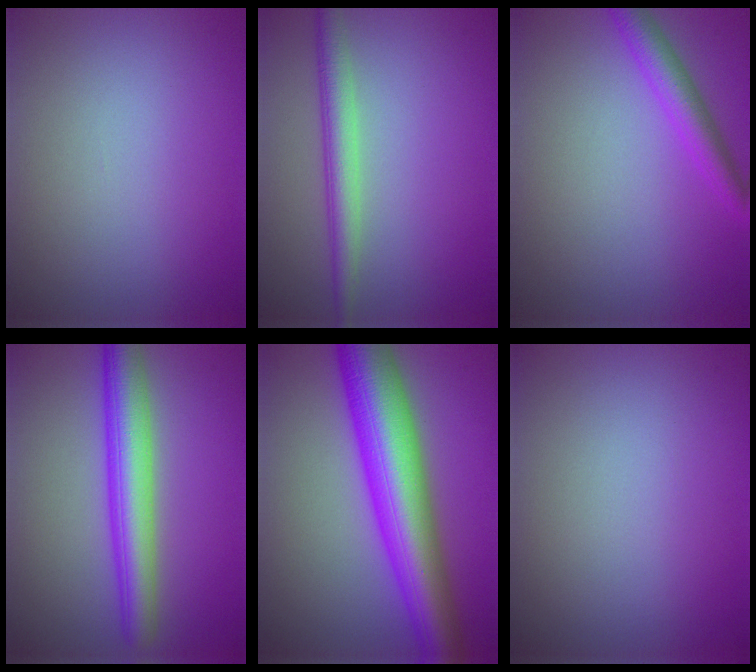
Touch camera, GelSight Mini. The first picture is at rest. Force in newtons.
{"total": 2.9, "press": 2.9, "slide": 0.1}
{"total": 3.1, "press": 3.1, "slide": 0.1}
{"total": 5.9, "press": 5.9, "slide": 0.3}
{"total": 11.3, "press": 11.3, "slide": 0.1}
{"total": 0.0}